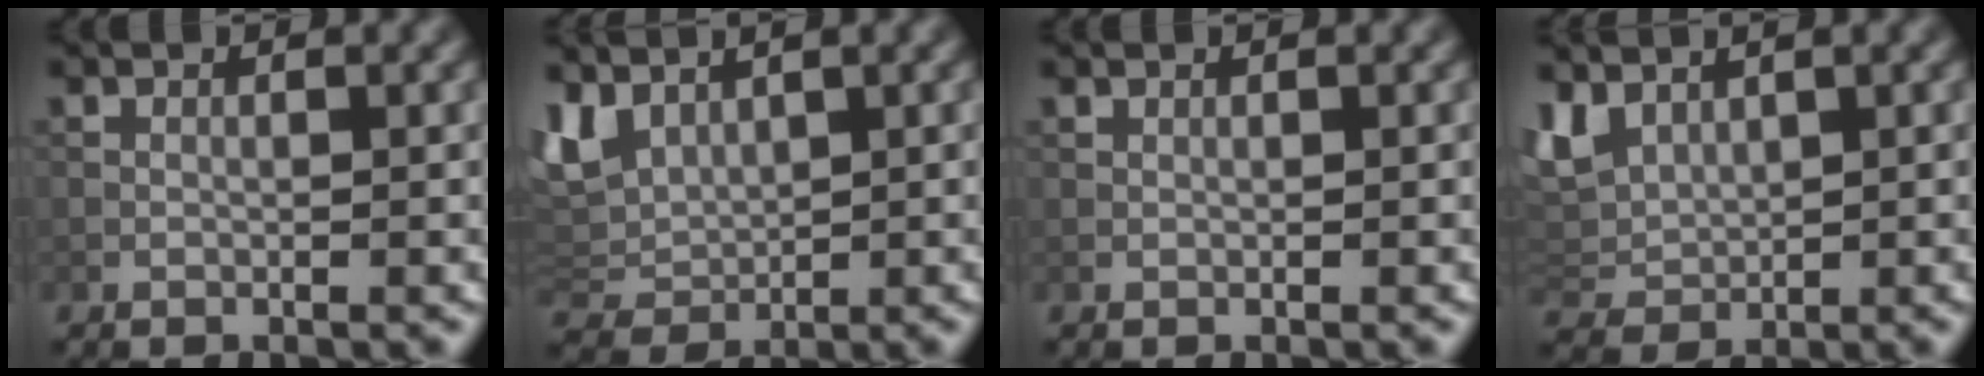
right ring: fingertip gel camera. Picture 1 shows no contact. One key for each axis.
{"total": 5.8, "fx": 2.9, "fy": 3.2, "fz": 3.9, "tx": -0.090, "ty": 0.003, "tz": 0.058}
{"total": 0.0}
{"total": 4.6, "fx": 2.6, "fy": 2.6, "fz": 2.7, "tx": -0.064, "ty": 0.003, "tz": 0.052}